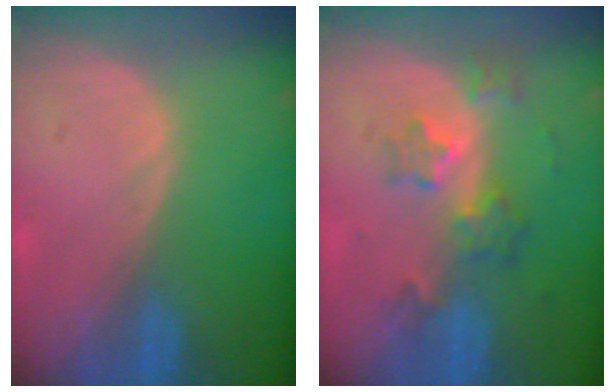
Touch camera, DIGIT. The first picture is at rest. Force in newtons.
{"total": 6.1, "press": 5.5, "slide": 2.7}